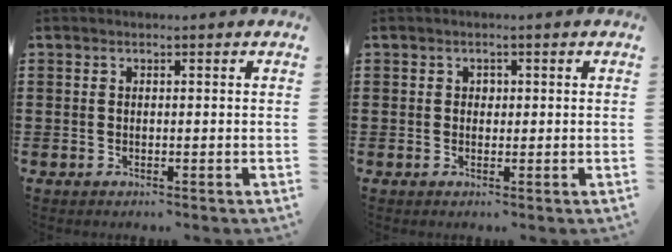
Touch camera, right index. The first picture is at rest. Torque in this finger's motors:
{"motor_torque": [0.42, -0.08, 0.00, 0.00]}